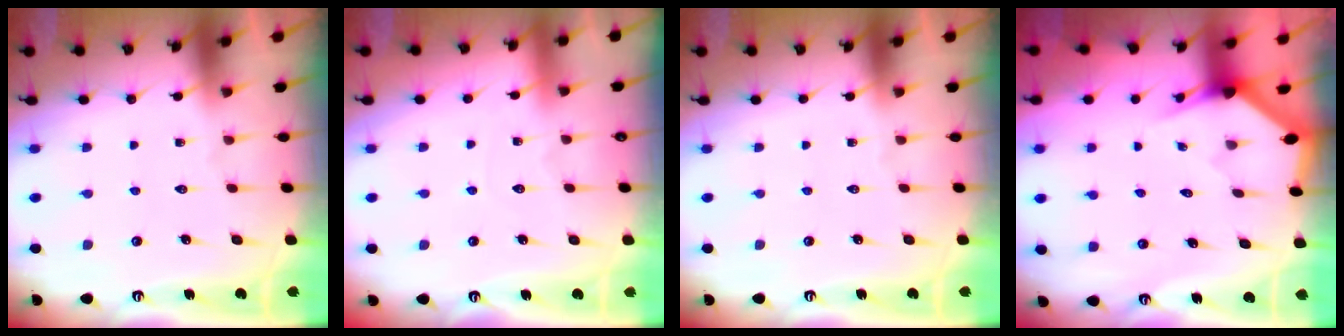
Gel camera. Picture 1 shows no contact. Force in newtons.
{"total": 2.7, "press": 2.7, "slide": 0.3}
{"total": 0.0}
{"total": 2.3, "press": 2.3, "slide": 0.1}